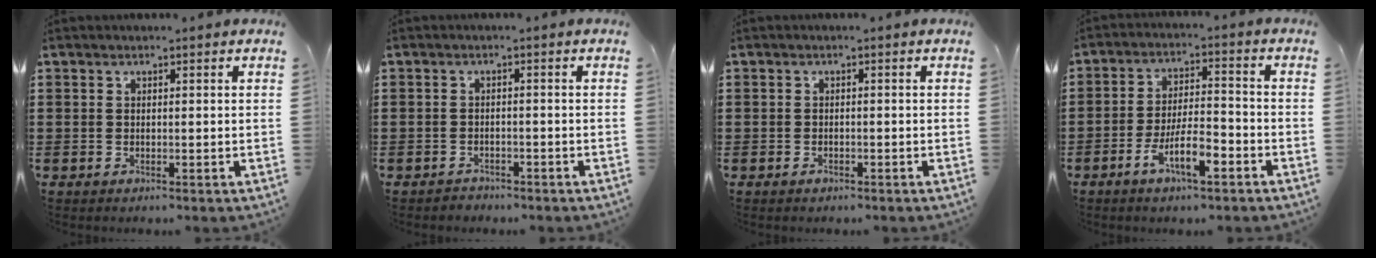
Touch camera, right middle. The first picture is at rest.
{"total": 1.4, "force": [-1.3, 0.4, -0.1], "torque": [-0.004, 0.002, -0.030]}
{"total": 0.9, "force": [-0.7, 0.6, 0.1], "torque": [-0.002, 0.002, -0.015]}
{"total": 7.5, "force": [-4.0, 2.3, 5.9], "torque": [-0.121, -0.001, -0.077]}